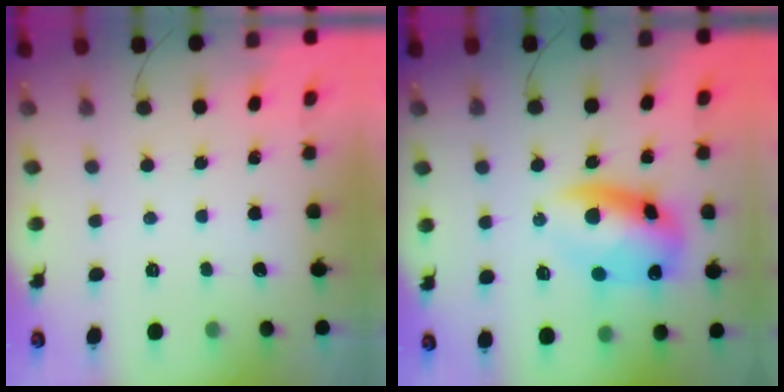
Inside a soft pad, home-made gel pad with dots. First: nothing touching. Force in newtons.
{"total": 13.7, "press": 13.5, "slide": 2.1}